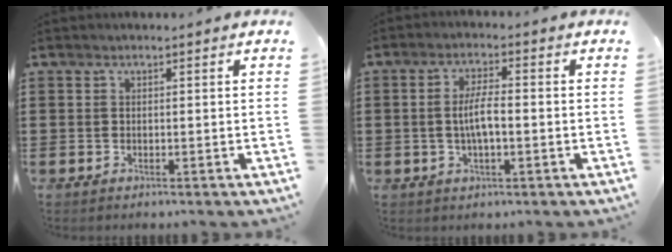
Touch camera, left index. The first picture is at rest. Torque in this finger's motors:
{"motor_torque": [1.04, 0.09, 0.53, 0.11]}